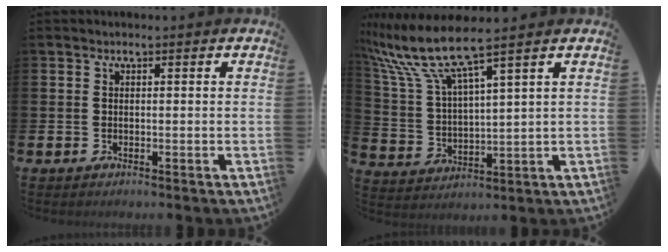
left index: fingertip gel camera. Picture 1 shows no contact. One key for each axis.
{"total": 8.7, "fx": 7.3, "fy": 0.6, "fz": 4.8, "tx": -0.130, "ty": -0.035, "tz": 0.123}